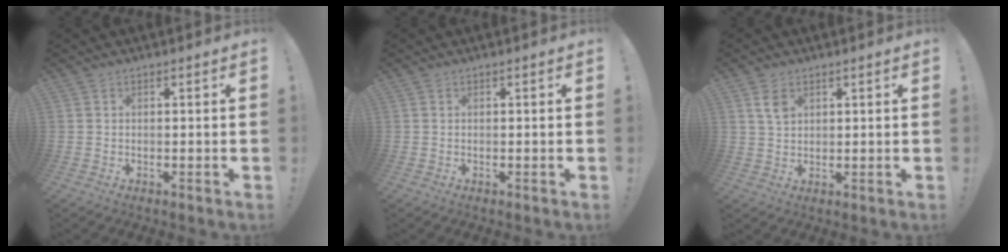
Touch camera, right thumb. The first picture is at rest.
{"total": 0.0}
{"total": 4.6, "force": [2.2, 2.9, 2.9], "torque": [-0.042, -0.007, 0.040]}